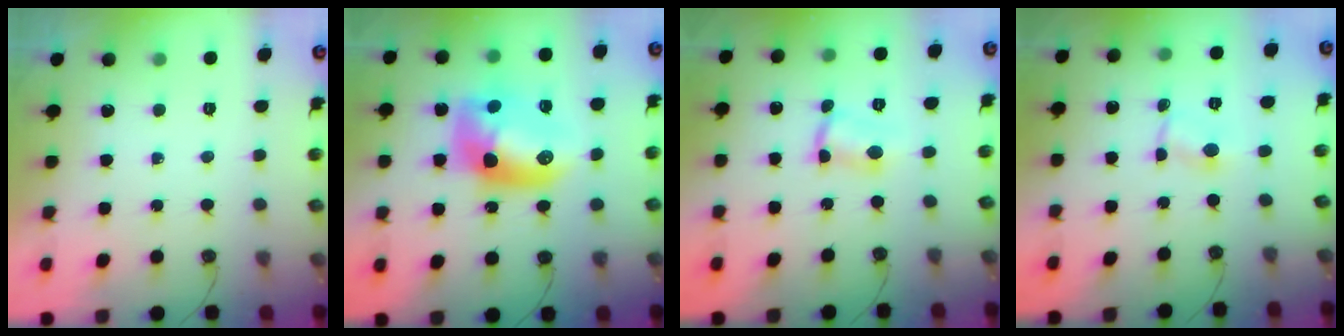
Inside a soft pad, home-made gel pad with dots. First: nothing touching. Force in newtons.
{"total": 14.0, "press": 14.0, "slide": 1.3}
{"total": 1.8, "press": 1.6, "slide": 0.7}
{"total": 0.7, "press": 0.7, "slide": 0.1}